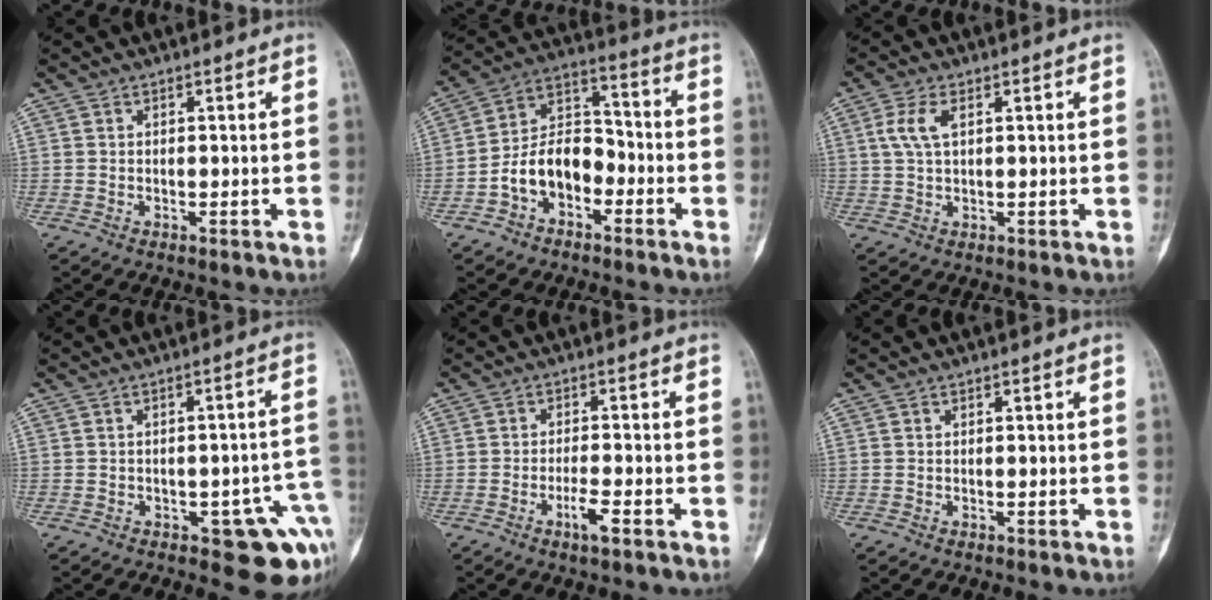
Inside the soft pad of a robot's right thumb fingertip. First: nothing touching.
{"total": 11.4, "force": [-4.3, 7.6, 7.3], "torque": [-0.110, 0.055, -0.088]}
{"total": 4.7, "force": [1.4, 2.2, 3.9], "torque": [-0.093, 0.007, 0.027]}
{"total": 10.3, "force": [-4.3, 4.3, 8.3], "torque": [-0.061, 0.025, -0.046]}
{"total": 3.8, "force": [-2.0, 0.8, 3.2], "torque": [-0.061, 0.008, -0.037]}
{"total": 0.0}